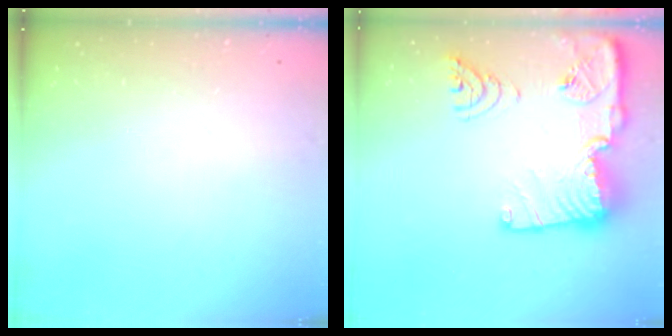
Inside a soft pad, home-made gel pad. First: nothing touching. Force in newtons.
{"total": 24.5, "press": 23.7, "slide": 6.1}